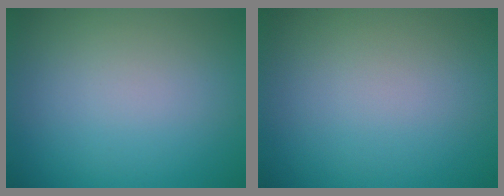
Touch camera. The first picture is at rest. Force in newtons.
{"total": 0.0}